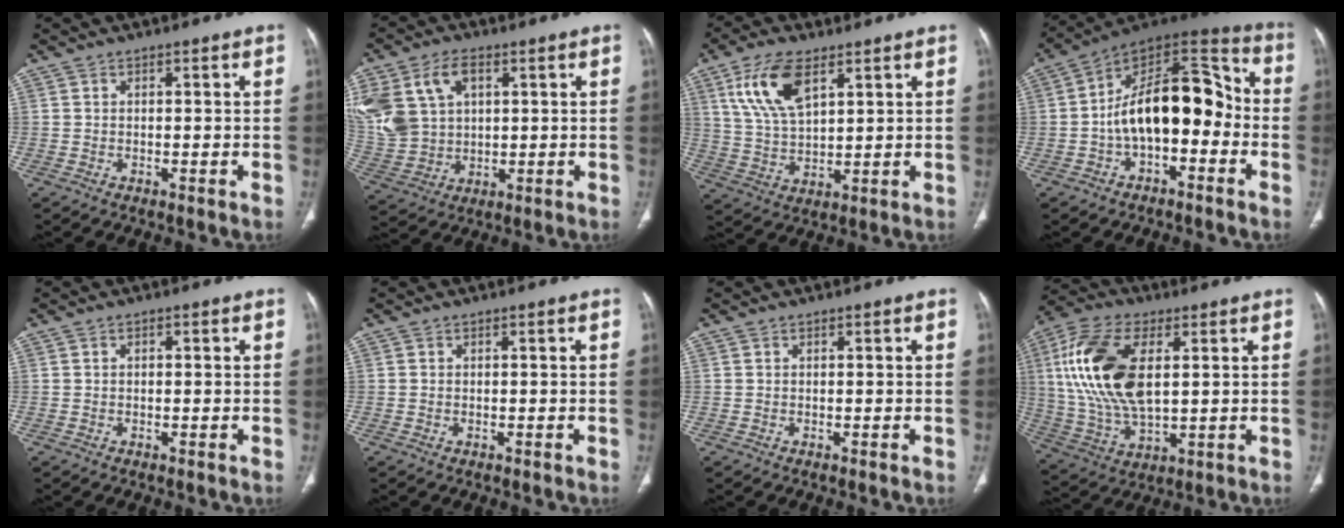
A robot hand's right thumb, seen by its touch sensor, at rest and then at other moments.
{"total": 15.5, "force": [5.0, 11.0, 9.8], "torque": [-0.213, 0.004, 0.113]}
{"total": 11.7, "force": [5.7, 5.4, 8.6], "torque": [-0.166, -0.016, 0.118]}
{"total": 18.6, "force": [-2.9, 10.3, 15.2], "torque": [-0.213, 0.068, -0.054]}
{"total": 0.7, "force": [0.1, 0.4, 0.5], "torque": [-0.010, 0.003, 0.002]}
{"total": 0.0}
{"total": 0.0}
{"total": 19.4, "force": [3.9, 10.0, 16.2], "torque": [-0.336, -0.004, 0.076]}